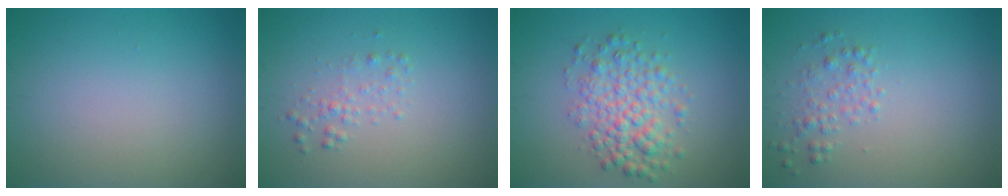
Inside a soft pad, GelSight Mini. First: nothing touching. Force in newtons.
{"total": 1.3, "press": 1.3, "slide": 0.0}
{"total": 4.3, "press": 4.3, "slide": 0.1}
{"total": 1.7, "press": 1.7, "slide": 0.1}